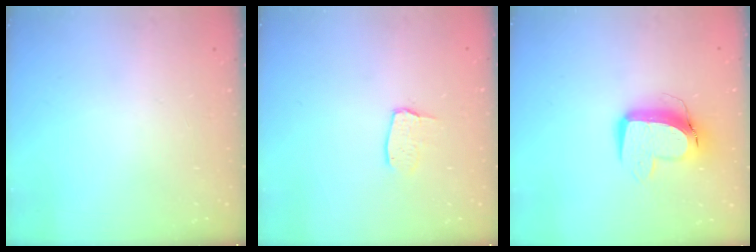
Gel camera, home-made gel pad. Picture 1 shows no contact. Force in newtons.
{"total": 3.0, "press": 3.0, "slide": 0.2}
{"total": 11.6, "press": 11.5, "slide": 1.3}